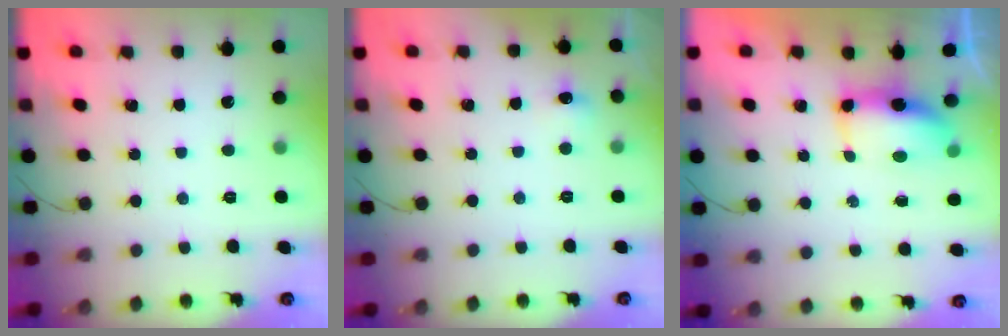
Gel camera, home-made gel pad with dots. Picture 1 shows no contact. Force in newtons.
{"total": 5.1, "press": 4.9, "slide": 1.3}
{"total": 7.0, "press": 6.9, "slide": 0.6}